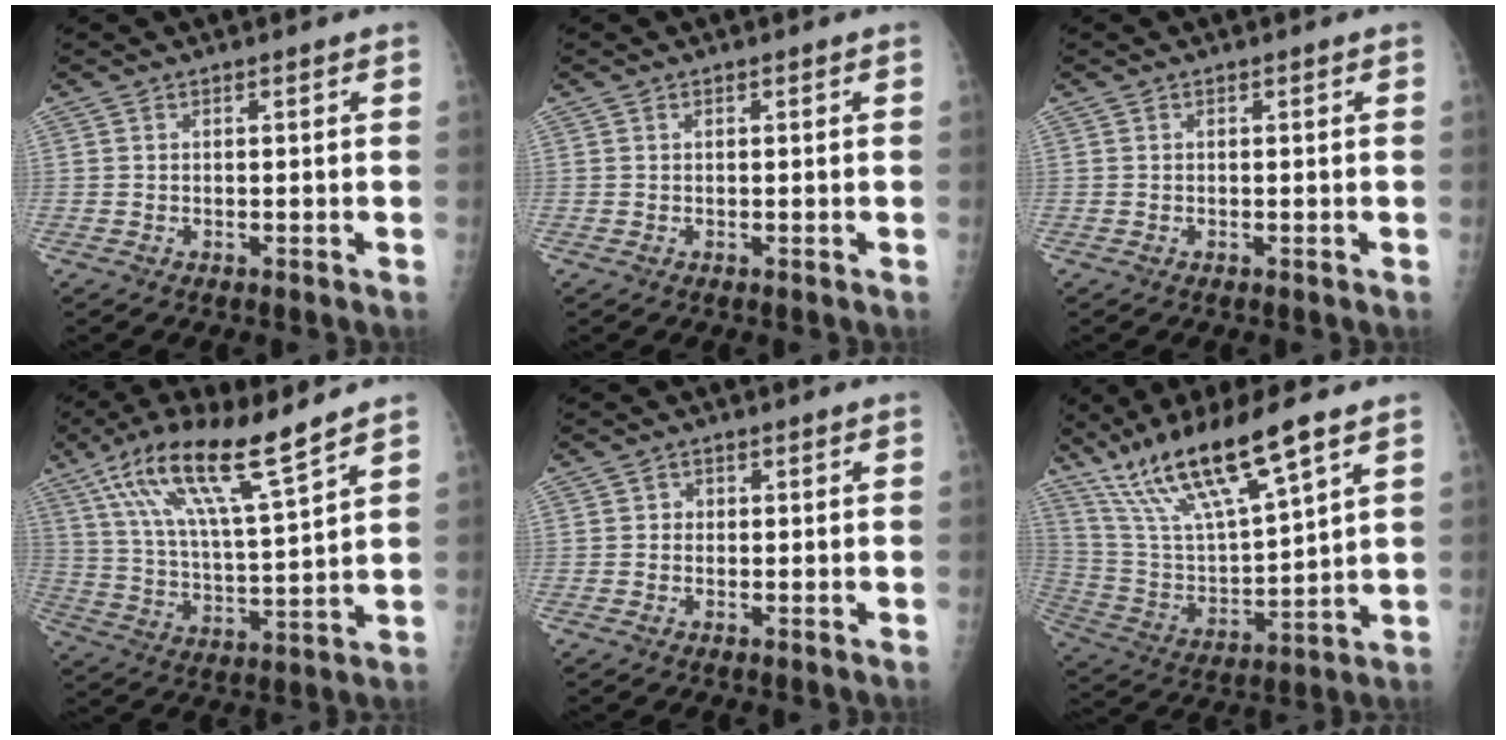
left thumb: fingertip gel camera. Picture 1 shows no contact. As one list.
[{"total": 0.0}, {"total": 0.0}, {"total": 16.1, "force": [10.7, 2.0, 11.8], "torque": [-0.212, -0.042, 0.202]}, {"total": 1.3, "force": [0.0, 1.3, 0.3], "torque": [0.004, 0.004, -0.003]}, {"total": 18.8, "force": [12.5, 3.4, 13.6], "torque": [-0.247, -0.048, 0.246]}]